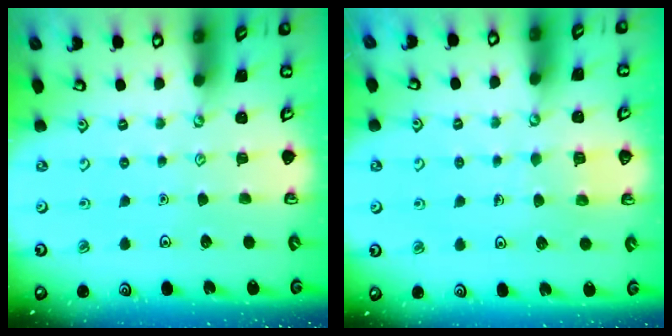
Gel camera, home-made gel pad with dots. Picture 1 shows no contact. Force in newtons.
{"total": 3.9, "press": 3.9, "slide": 0.3}